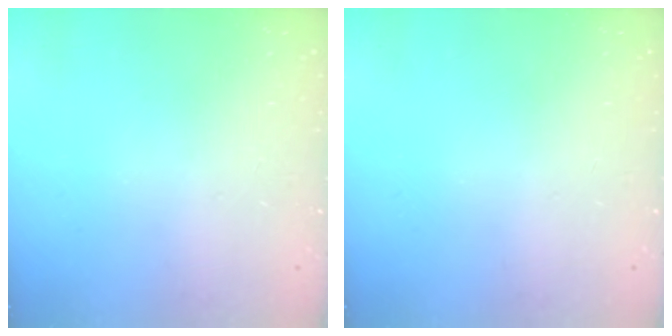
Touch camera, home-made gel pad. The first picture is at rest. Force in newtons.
{"total": 0.0}